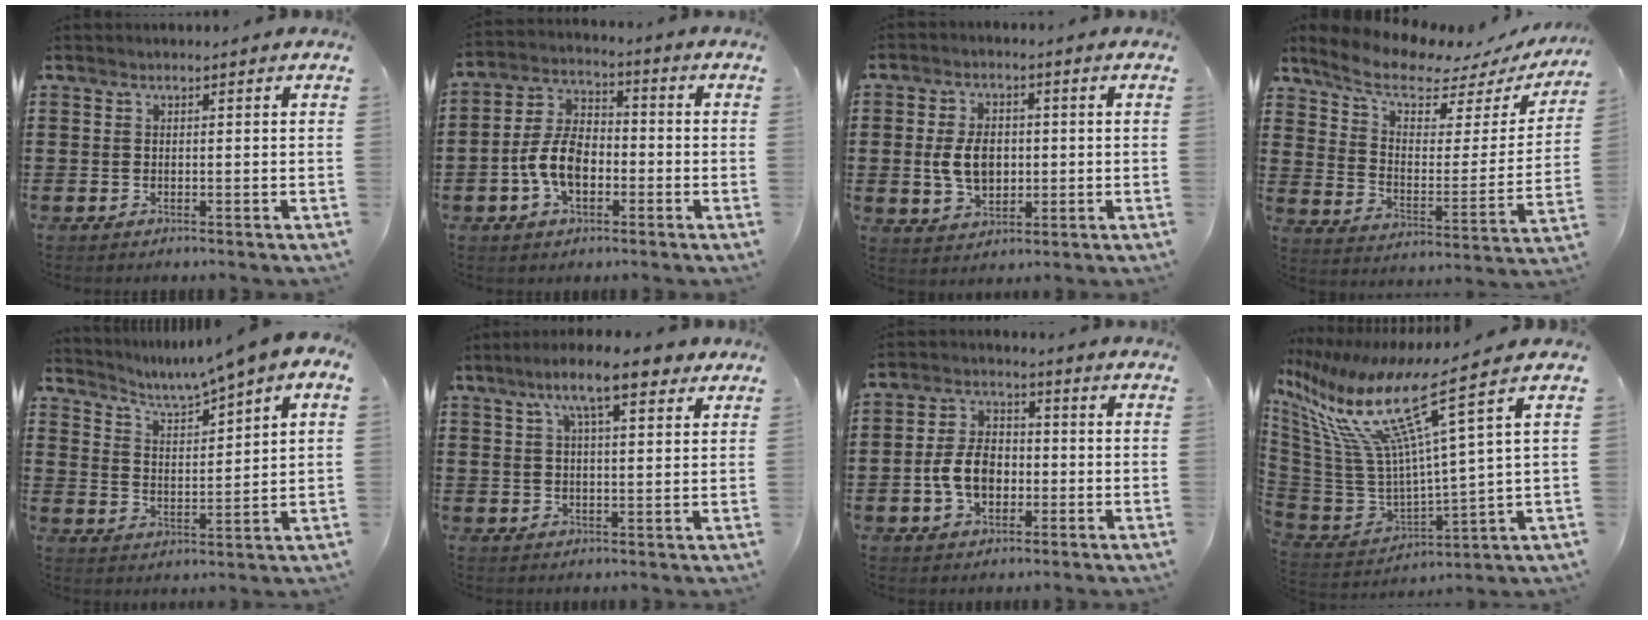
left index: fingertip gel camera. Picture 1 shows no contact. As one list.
[{"total": 8.2, "force": [-2.5, 4.9, 6.0], "torque": [-0.146, 0.006, -0.055]}, {"total": 6.6, "force": [-0.1, 4.3, 4.9], "torque": [-0.104, 0.005, -0.007]}, {"total": 8.7, "force": [7.3, 2.7, 3.9], "torque": [-0.102, -0.042, 0.125]}, {"total": 4.0, "force": [3.6, -0.2, 1.9], "torque": [-0.056, -0.029, 0.051]}, {"total": 9.0, "force": [5.1, 2.5, 7.0], "torque": [-0.130, 0.002, 0.084]}, {"total": 7.2, "force": [-1.7, 4.9, 5.1], "torque": [-0.121, 0.005, -0.038]}, {"total": 15.1, "force": [7.7, 3.0, 12.6], "torque": [-0.287, -0.051, 0.114]}]